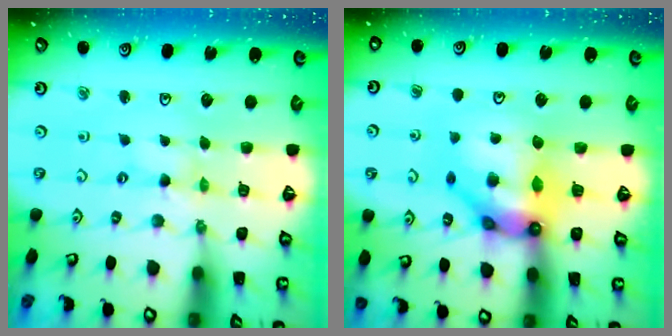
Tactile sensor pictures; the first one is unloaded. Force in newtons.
{"total": 13.5, "press": 13.4, "slide": 1.6}